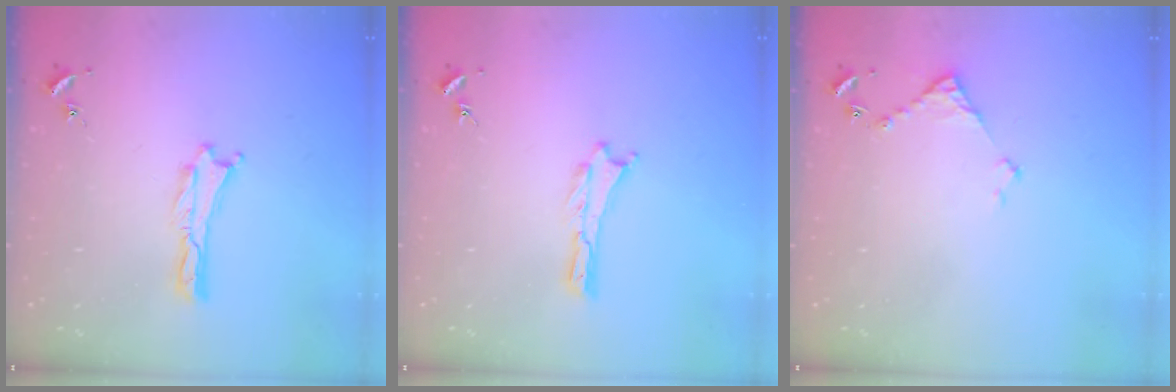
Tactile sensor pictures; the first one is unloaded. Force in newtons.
{"total": 0.0}
{"total": 3.7, "press": 3.6, "slide": 0.3}